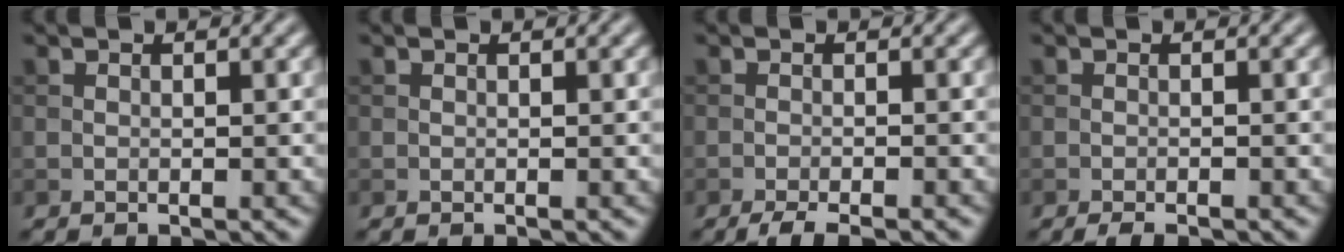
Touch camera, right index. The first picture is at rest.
{"total": 0.0}
{"total": 2.7, "force": [-2.1, 0.4, 1.7], "torque": [-0.026, -0.001, -0.039]}
{"total": 1.5, "force": [-1.2, 0.3, 0.8], "torque": [-0.011, 0.000, -0.018]}